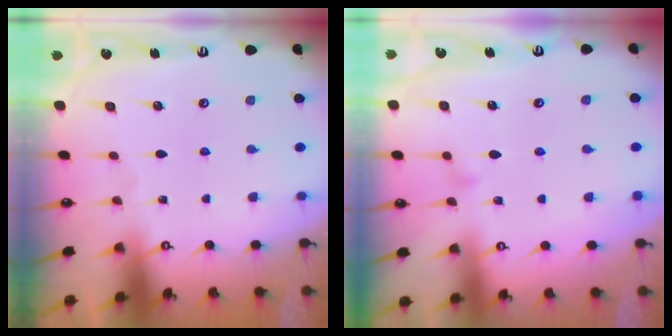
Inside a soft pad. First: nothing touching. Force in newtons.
{"total": 8.6, "press": 8.6, "slide": 0.6}